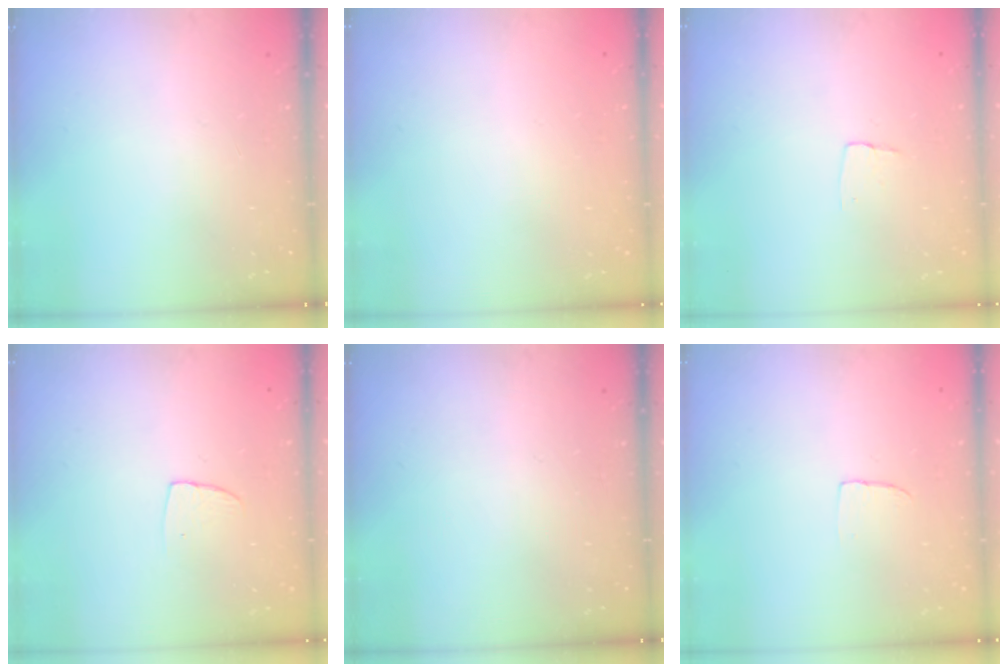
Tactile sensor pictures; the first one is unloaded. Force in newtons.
{"total": 0.0}
{"total": 3.4, "press": 3.4, "slide": 0.2}
{"total": 4.9, "press": 4.8, "slide": 0.4}
{"total": 0.0}
{"total": 2.4, "press": 2.4, "slide": 0.1}